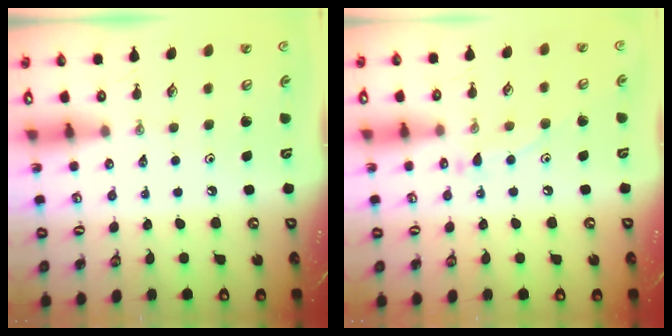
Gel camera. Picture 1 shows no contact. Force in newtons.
{"total": 8.9, "press": 8.8, "slide": 0.7}